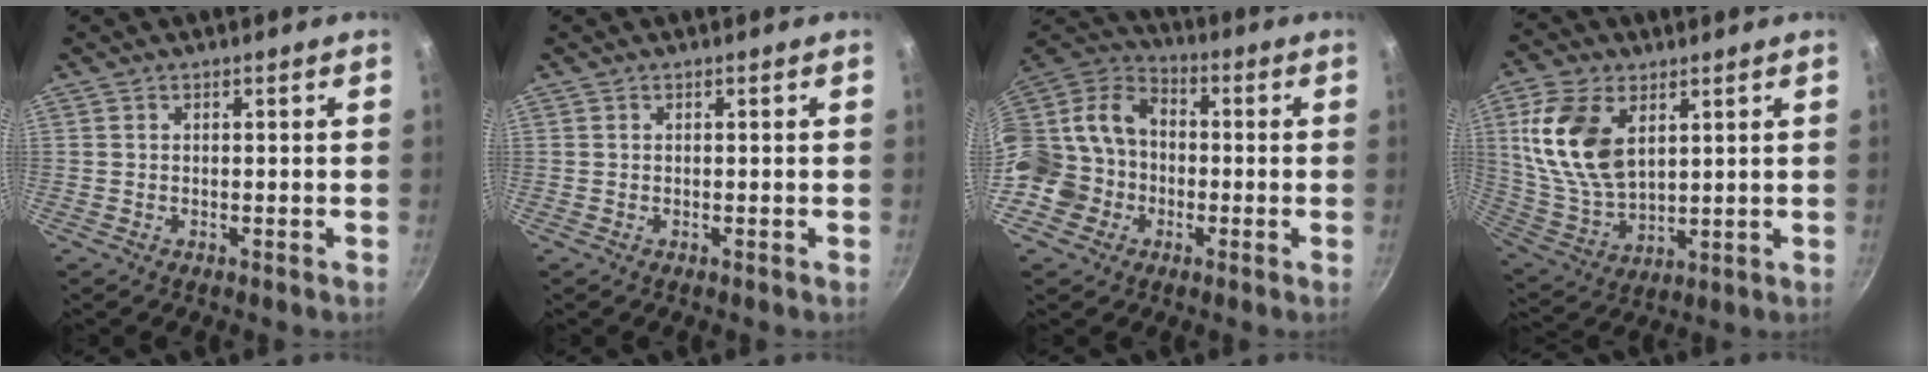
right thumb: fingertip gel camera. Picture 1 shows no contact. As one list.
[{"total": 0.0}, {"total": 17.2, "force": [-3.7, 14.9, 7.8], "torque": [-0.135, 0.049, -0.079]}, {"total": 15.9, "force": [5.1, 9.4, 11.7], "torque": [-0.216, -0.019, 0.114]}]